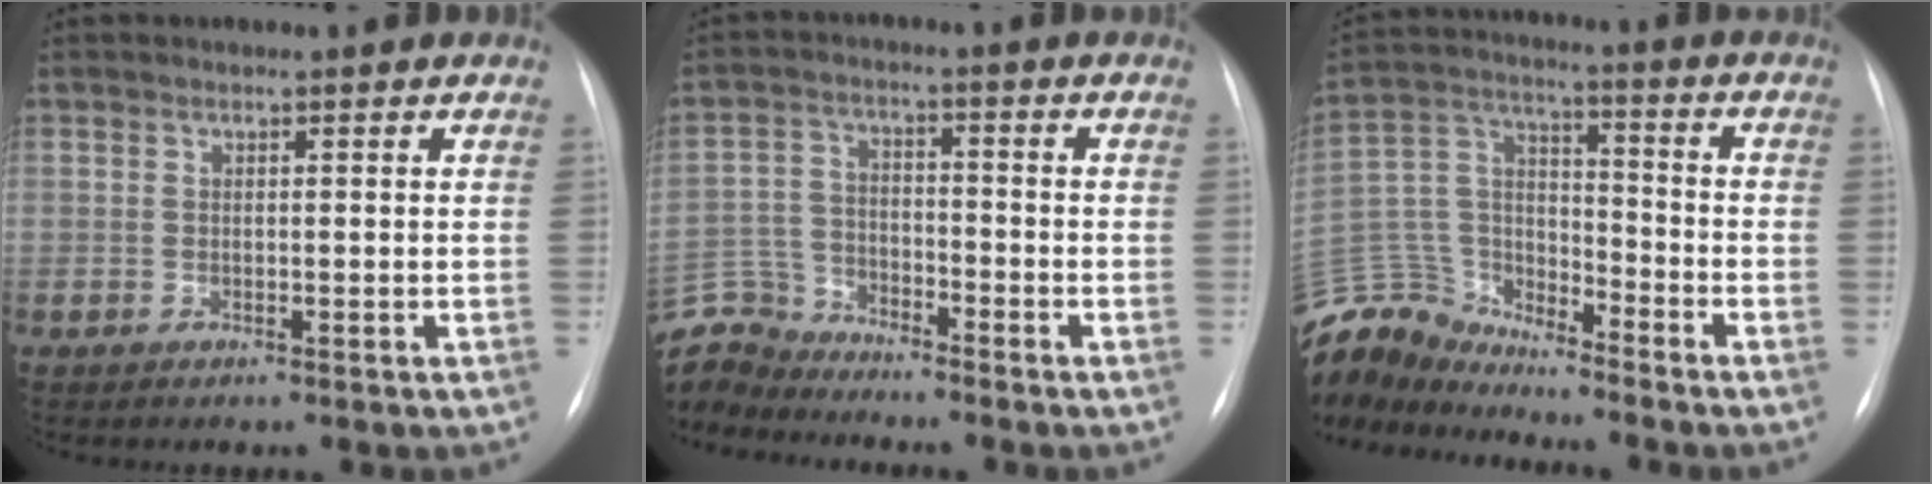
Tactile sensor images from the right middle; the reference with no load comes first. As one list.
[{"total": 9.1, "force": [-8.9, 1.8, -0.4], "torque": [-0.008, 0.016, -0.180]}, {"total": 14.2, "force": [-13.7, 3.5, 1.5], "torque": [-0.045, 0.044, -0.263]}]